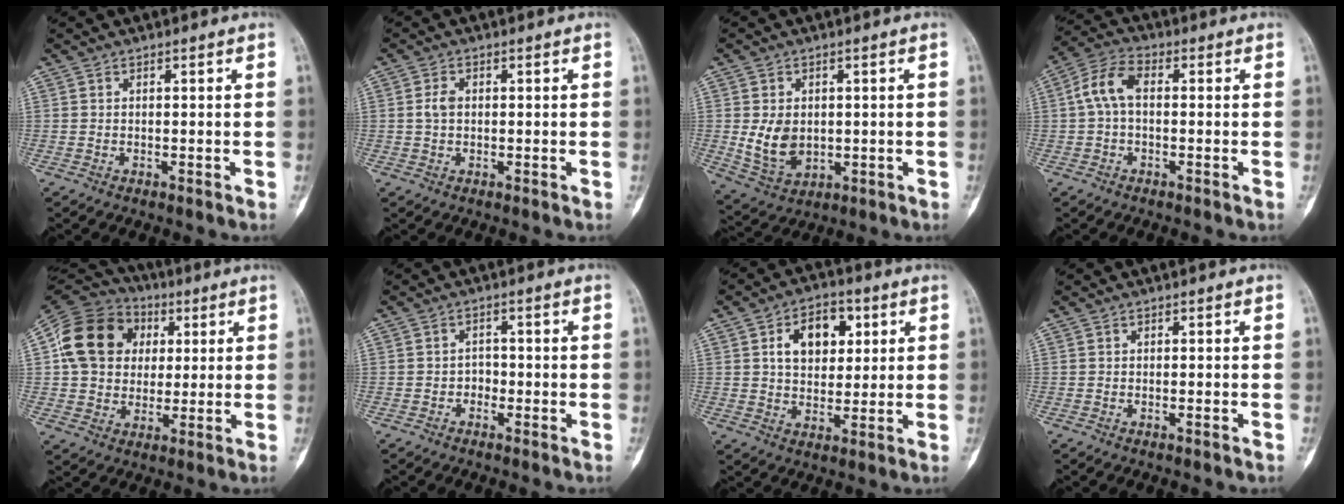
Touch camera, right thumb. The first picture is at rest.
{"total": 2.3, "force": [0.1, 1.5, 1.7], "torque": [-0.035, 0.005, 0.000]}
{"total": 8.0, "force": [0.2, 5.8, 5.4], "torque": [-0.081, -0.011, 0.022]}
{"total": 6.9, "force": [0.3, 4.0, 5.6], "torque": [-0.112, 0.023, -0.004]}
{"total": 16.4, "force": [3.4, 13.7, 8.3], "torque": [-0.134, 0.017, 0.057]}
{"total": 1.9, "force": [-0.8, 1.5, 0.7], "torque": [0.004, 0.009, -0.019]}
{"total": 10.5, "force": [3.2, 7.0, 7.1], "torque": [-0.080, -0.003, 0.050]}
{"total": 0.5, "force": [-0.2, 0.1, 0.5], "torque": [-0.011, 0.000, -0.002]}